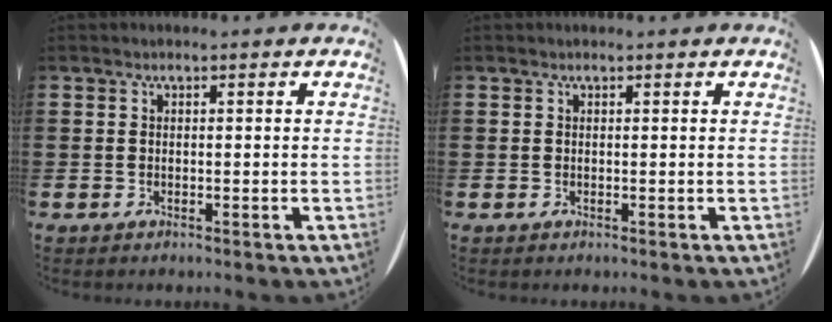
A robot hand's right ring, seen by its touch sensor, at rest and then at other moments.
{"total": 0.0}